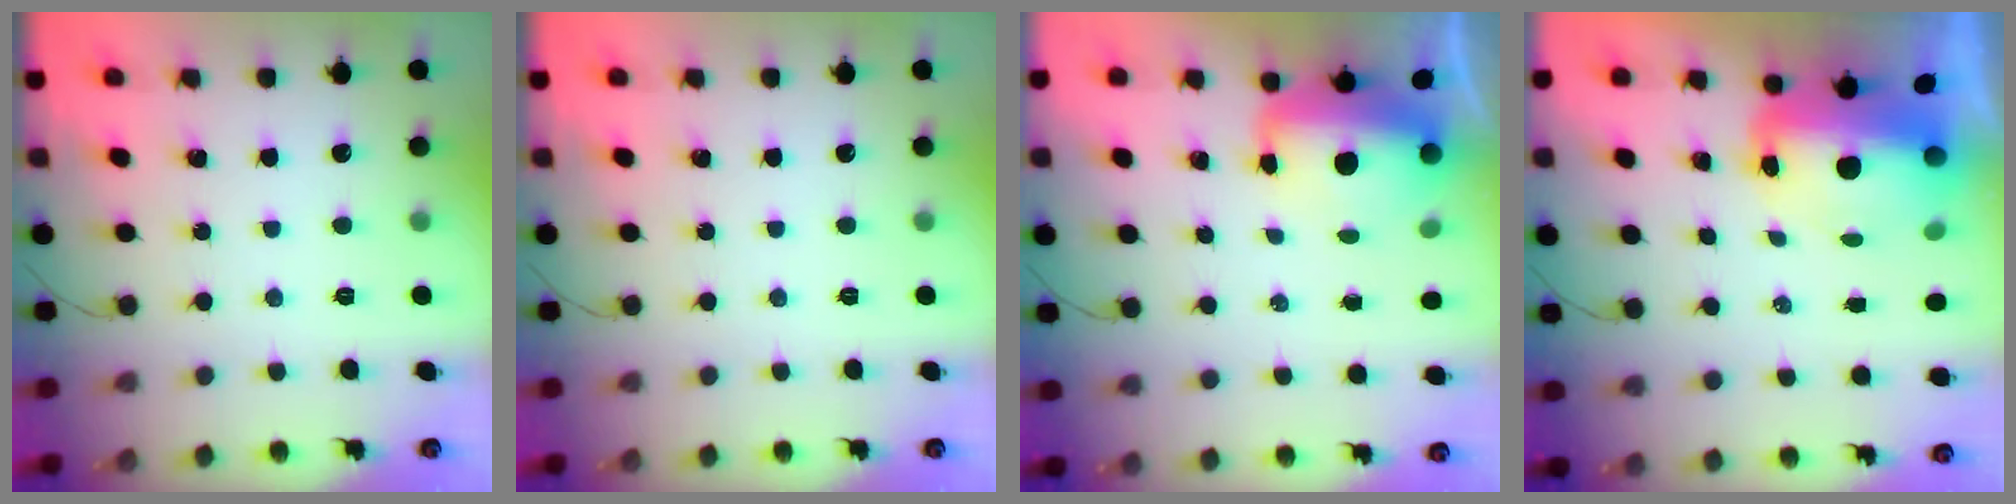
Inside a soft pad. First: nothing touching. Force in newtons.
{"total": 0.0}
{"total": 10.6, "press": 10.3, "slide": 2.6}
{"total": 11.2, "press": 10.4, "slide": 4.3}